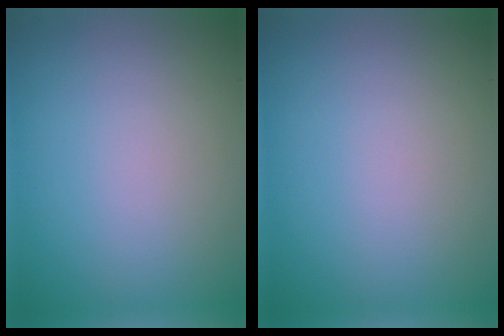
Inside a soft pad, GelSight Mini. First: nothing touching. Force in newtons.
{"total": 0.0}